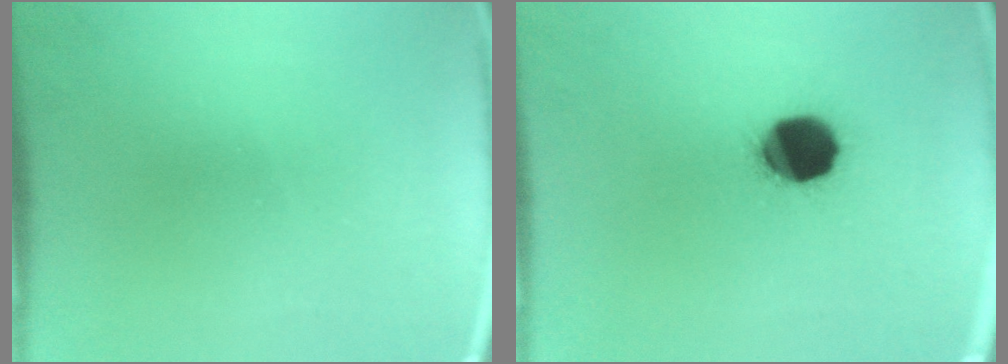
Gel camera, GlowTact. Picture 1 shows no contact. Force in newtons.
{"total": 13.7}